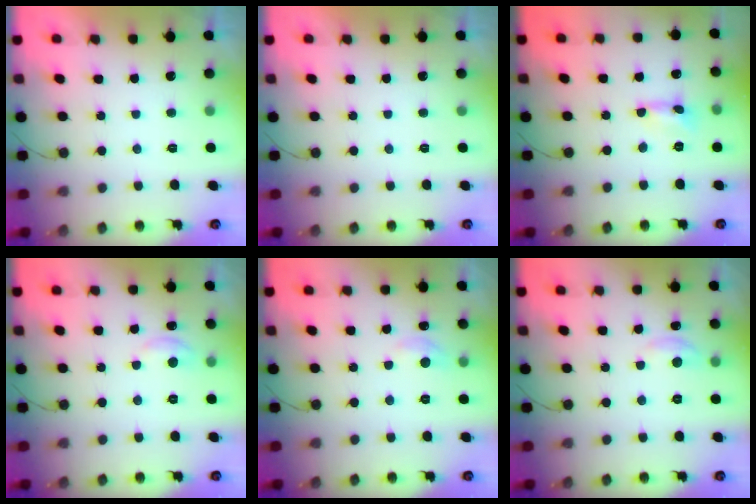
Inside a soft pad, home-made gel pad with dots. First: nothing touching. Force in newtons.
{"total": 0.0}
{"total": 0.6, "press": 0.6, "slide": 0.0}
{"total": 3.8, "press": 3.8, "slide": 0.4}
{"total": 6.8, "press": 6.7, "slide": 1.0}
{"total": 3.1, "press": 3.0, "slide": 0.4}